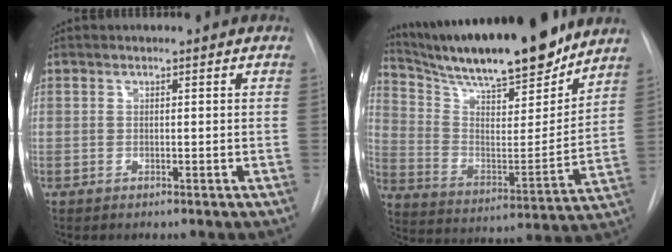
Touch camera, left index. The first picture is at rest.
{"total": 23.0, "force": [19.9, 3.4, 10.9], "torque": [-0.192, -0.012, 0.317]}